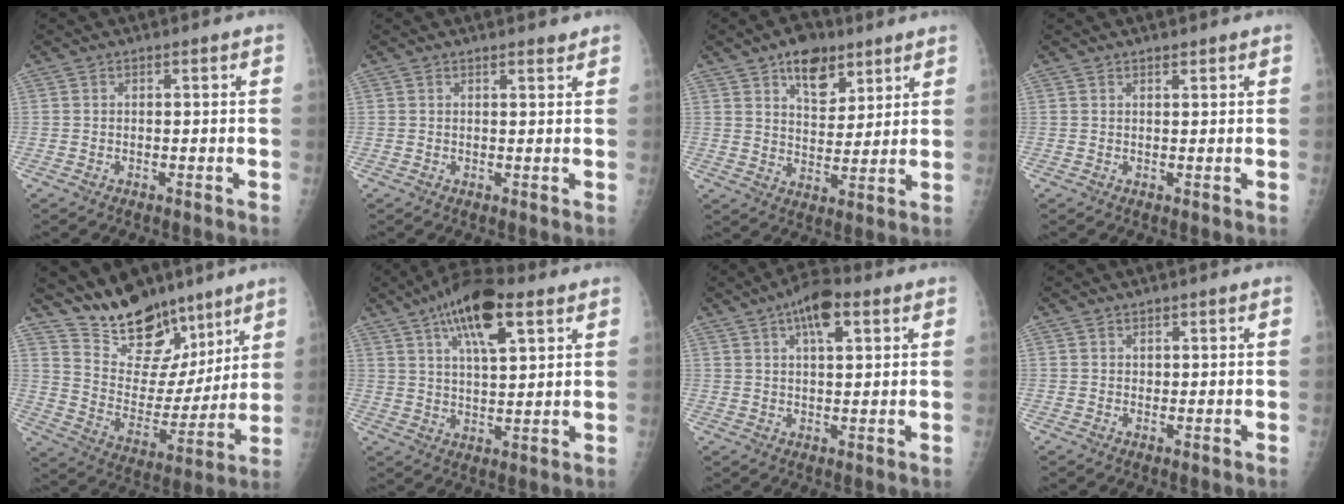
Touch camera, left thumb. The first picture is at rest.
{"total": 1.4, "force": [1.2, 0.3, 0.6], "torque": [-0.005, -0.008, 0.017]}
{"total": 9.9, "force": [6.0, 5.5, 5.6], "torque": [-0.057, -0.033, 0.098]}
{"total": 1.1, "force": [0.9, 0.3, 0.5], "torque": [-0.004, -0.005, 0.014]}
{"total": 18.4, "force": [14.2, 9.4, 7.0], "torque": [-0.051, -0.084, 0.238]}
{"total": 13.4, "force": [7.0, 4.9, 10.3], "torque": [-0.156, -0.013, 0.117]}
{"total": 8.0, "force": [3.9, 3.2, 6.2], "torque": [-0.089, -0.001, 0.059]}
{"total": 1.0, "force": [0.7, 0.6, 0.2], "torque": [0.008, -0.004, 0.009]}